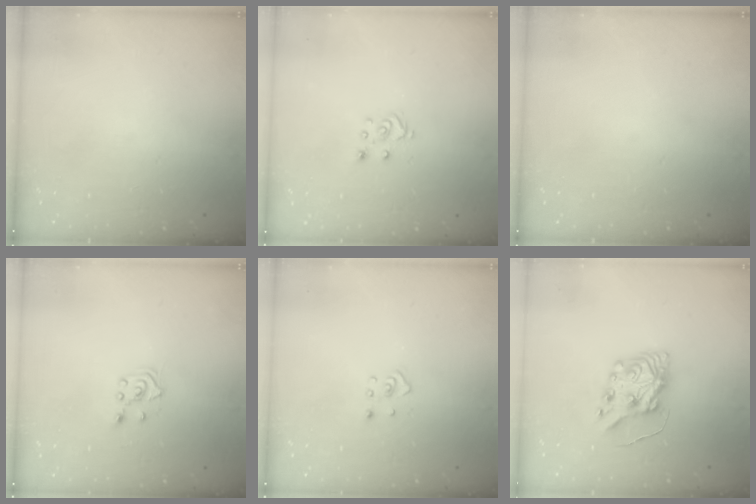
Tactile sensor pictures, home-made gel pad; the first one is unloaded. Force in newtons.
{"total": 3.9, "press": 3.9, "slide": 0.1}
{"total": 0.0}
{"total": 3.0, "press": 2.9, "slide": 0.7}
{"total": 2.4, "press": 2.3, "slide": 0.4}
{"total": 8.8, "press": 8.8, "slide": 1.0}